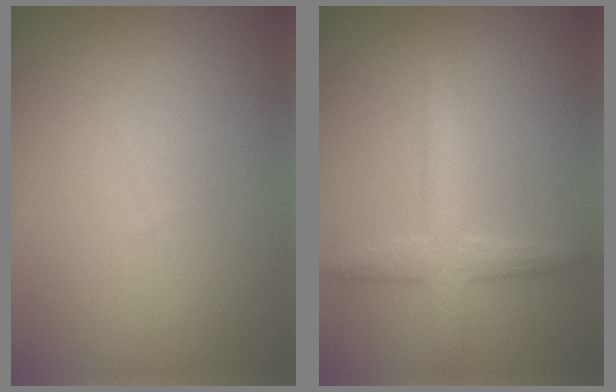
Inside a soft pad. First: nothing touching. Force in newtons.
{"total": 3.2, "press": 3.2, "slide": 0.0}